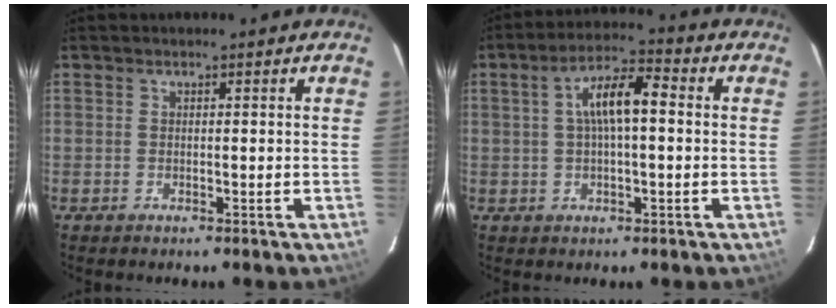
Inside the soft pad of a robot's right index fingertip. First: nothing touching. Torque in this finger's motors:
{"motor_torque": [0.68, 0.07, 0.43, 0.14]}